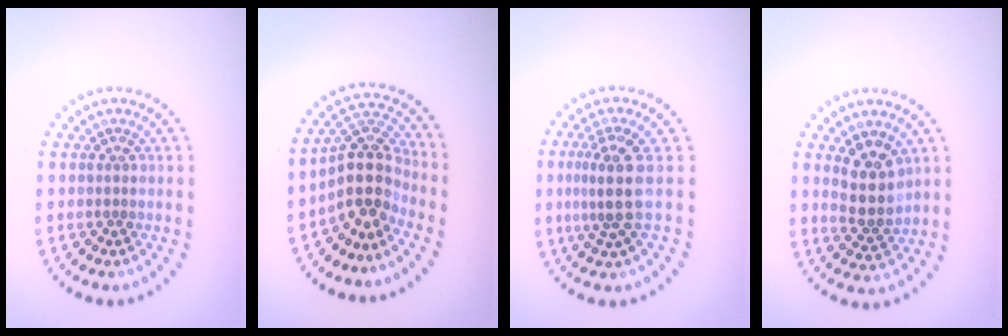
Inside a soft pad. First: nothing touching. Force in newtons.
{"total": 4.3, "press": 3.3, "slide": 2.8}
{"total": 3.5, "press": 2.7, "slide": 2.2}
{"total": 4.0, "press": 3.8, "slide": 1.4}